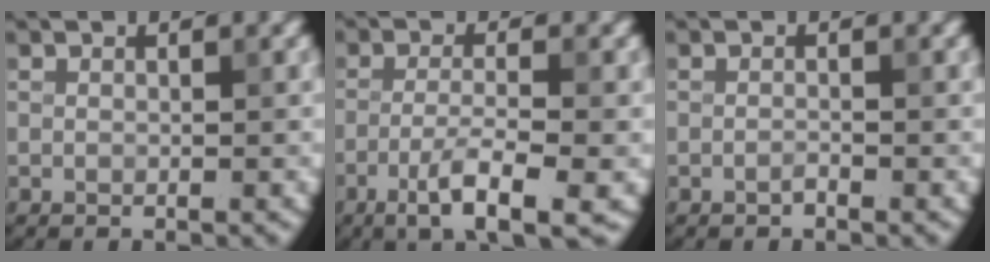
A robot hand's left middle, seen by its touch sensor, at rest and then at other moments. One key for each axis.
{"total": 5.1, "fx": -2.4, "fy": 0.9, "fz": 4.4, "tx": -0.078, "ty": -0.001, "tz": -0.045}
{"total": 0.5, "fx": -0.4, "fy": 0.1, "fz": 0.3, "tx": -0.005, "ty": 0.002, "tz": -0.010}